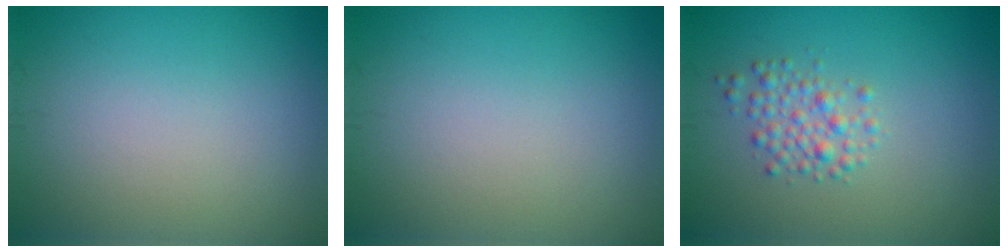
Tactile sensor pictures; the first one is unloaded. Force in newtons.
{"total": 0.0}
{"total": 2.3, "press": 2.3, "slide": 0.1}